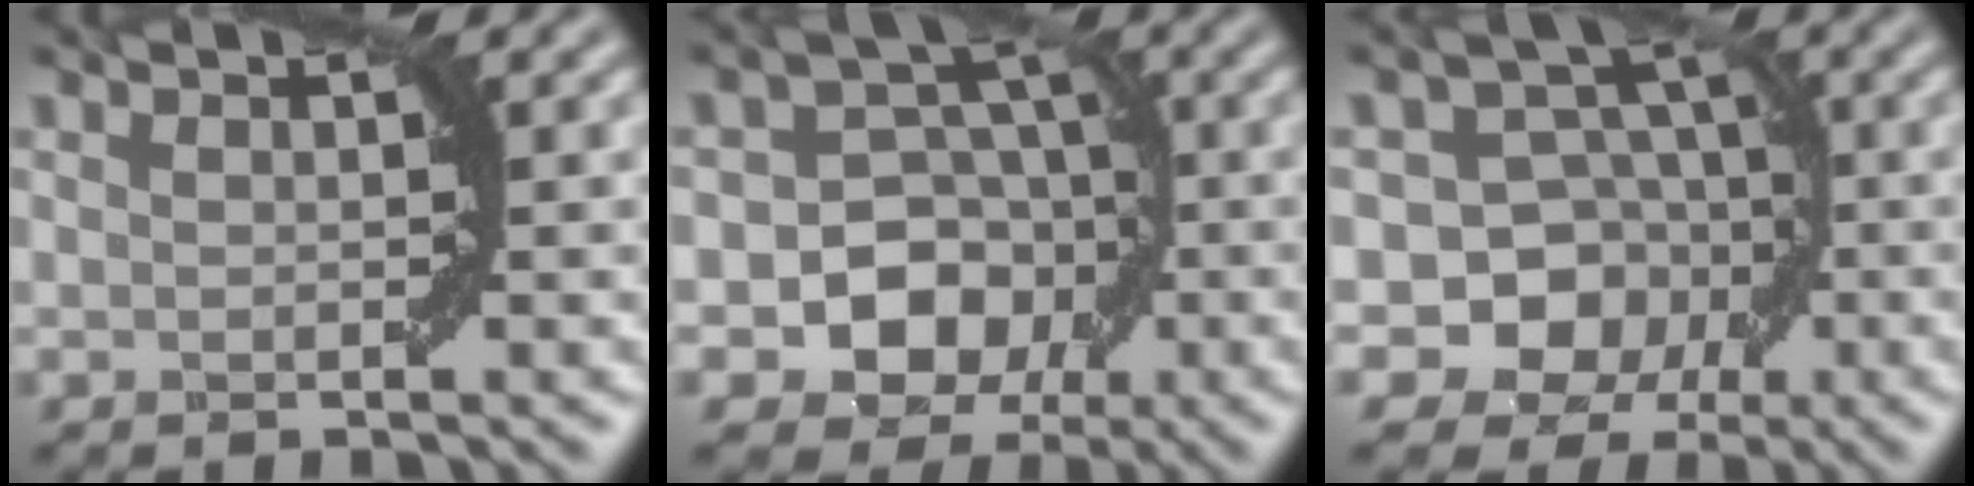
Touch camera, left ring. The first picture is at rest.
{"total": 6.9, "force": [-2.1, 6.0, 2.7], "torque": [-0.015, 0.014, -0.065]}
{"total": 8.6, "force": [-2.6, 7.8, 2.4], "torque": [-0.020, 0.021, -0.066]}